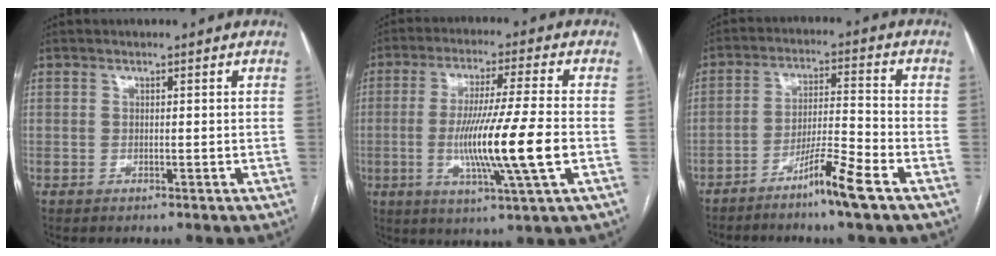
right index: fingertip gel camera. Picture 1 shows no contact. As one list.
[{"total": 13.6, "force": [-2.5, -0.9, 13.4], "torque": [-0.251, -0.019, -0.050]}, {"total": 8.0, "force": [-5.3, -0.8, 5.9], "torque": [-0.103, -0.011, -0.101]}]